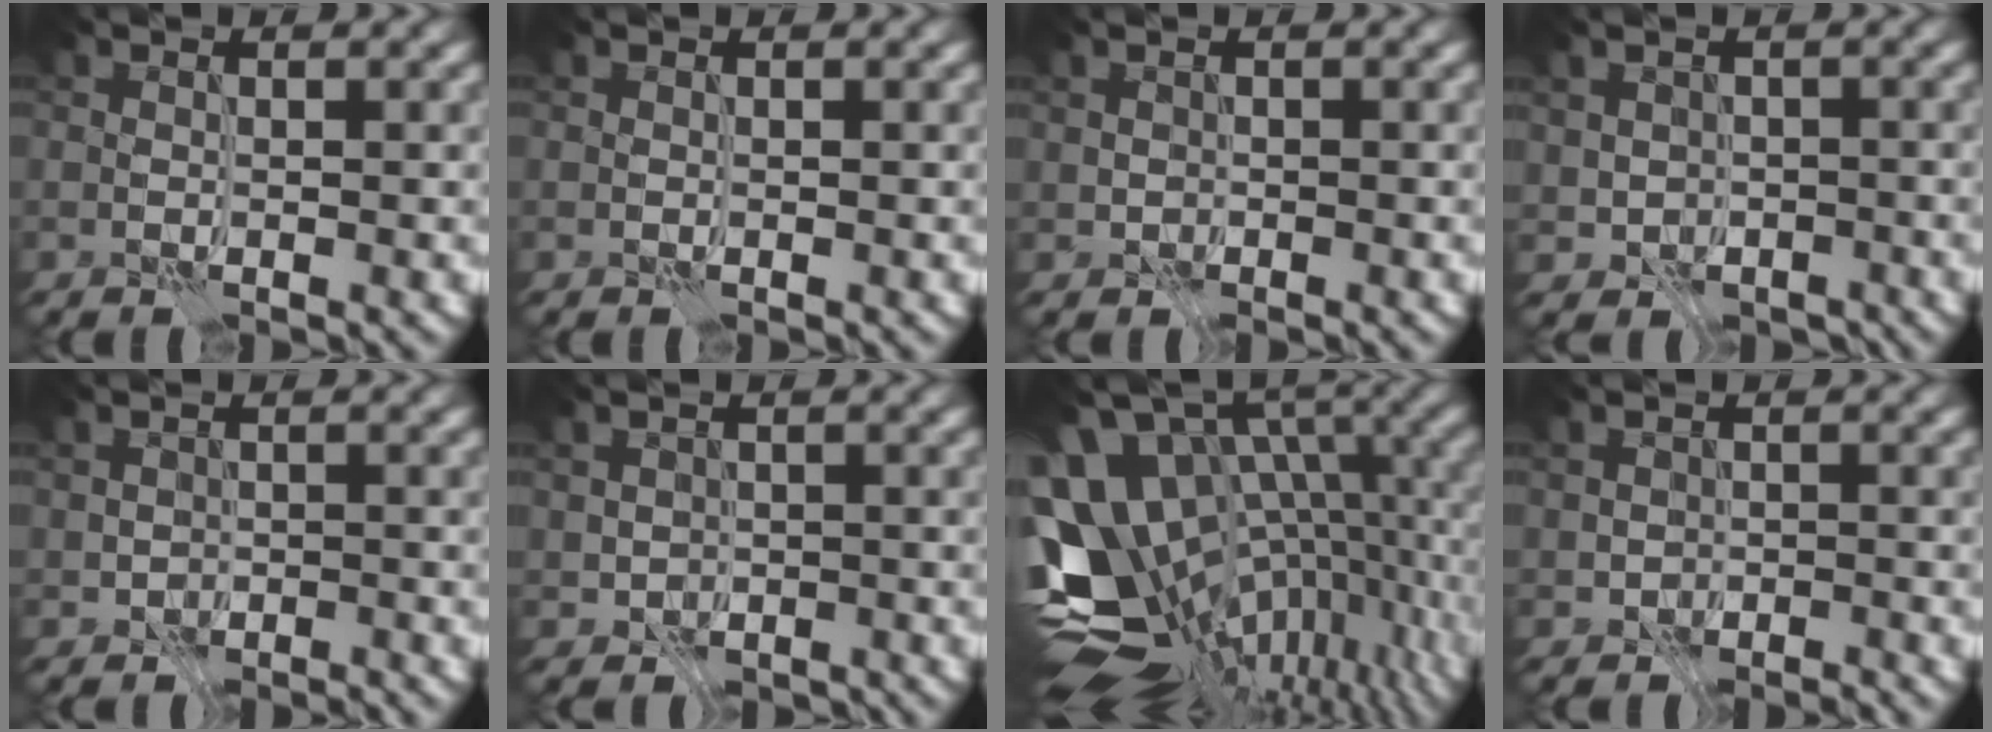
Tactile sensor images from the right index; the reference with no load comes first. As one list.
[{"total": 0.0}, {"total": 0.6, "force": [0.2, 0.6, 0.0], "torque": [0.001, 0.000, 0.007]}, {"total": 3.1, "force": [-0.6, 2.8, 1.1], "torque": [-0.017, -0.001, -0.008]}, {"total": 1.3, "force": [-0.4, 1.2, 0.2], "torque": [0.002, -0.006, -0.007]}, {"total": 2.2, "force": [-0.2, 2.0, 0.6], "torque": [-0.012, -0.002, -0.001]}, {"total": 15.2, "force": [-1.5, 10.5, 10.8], "torque": [-0.211, 0.000, 0.004]}, {"total": 1.4, "force": [-0.8, 1.1, 0.3], "torque": [0.002, -0.007, -0.014]}]